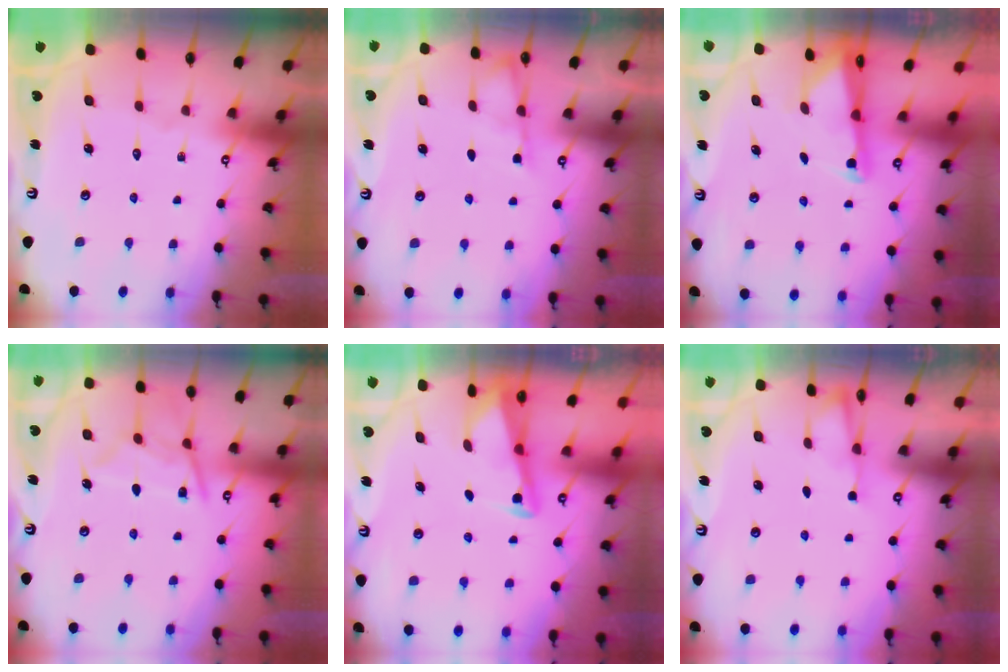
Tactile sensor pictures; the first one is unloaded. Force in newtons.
{"total": 2.2, "press": 2.2, "slide": 0.3}
{"total": 1.8, "press": 1.7, "slide": 0.4}
{"total": 10.6, "press": 10.5, "slide": 1.1}
{"total": 2.9, "press": 2.9, "slide": 0.4}
{"total": 2.3, "press": 2.2, "slide": 0.4}